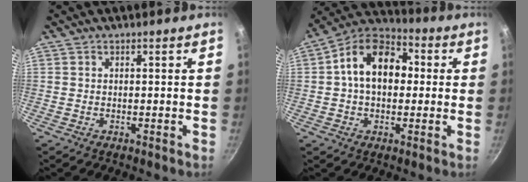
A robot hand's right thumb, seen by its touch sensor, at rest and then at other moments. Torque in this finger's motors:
{"motor_torque": [0.51, 2.96, 1.03, -0.17, 0.11]}